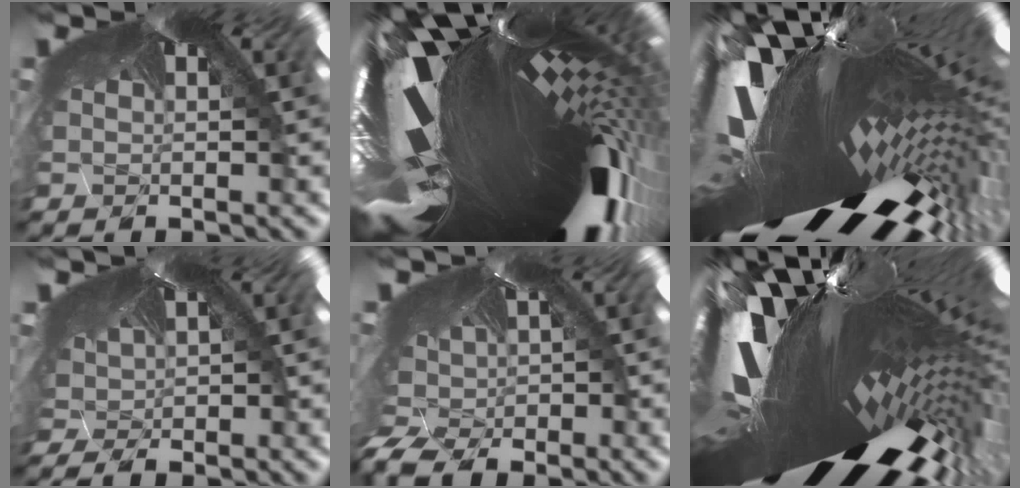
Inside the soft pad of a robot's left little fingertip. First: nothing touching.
{"total": 8.0, "force": [-6.3, 1.2, 4.7], "torque": [-0.109, -0.115, -0.067]}
{"total": 9.4, "force": [-9.0, 0.1, 2.7], "torque": [-0.072, -0.137, -0.103]}
{"total": 1.6, "force": [-0.9, 0.1, 1.3], "torque": [-0.044, -0.009, 0.006]}
{"total": 7.2, "force": [-6.2, 2.0, 2.9], "torque": [-0.068, -0.052, -0.087]}
{"total": 8.6, "force": [-8.2, -0.3, 2.7], "torque": [-0.071, -0.131, -0.091]}